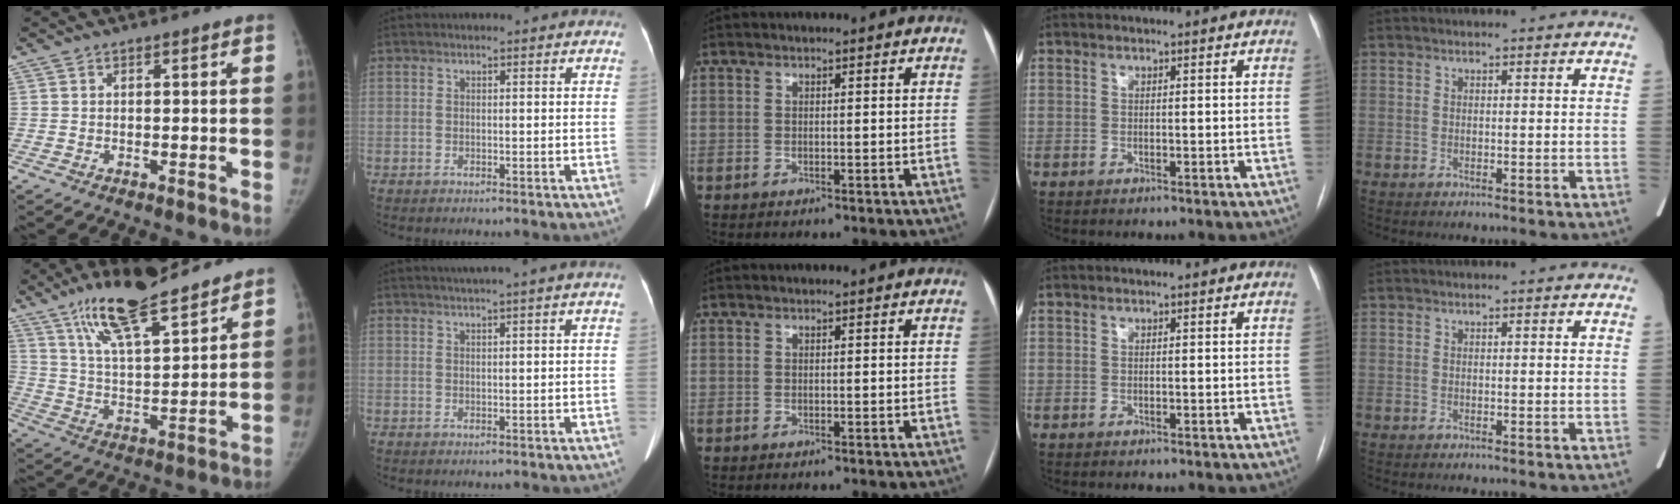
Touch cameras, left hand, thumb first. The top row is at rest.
{"thumb": {"total": 16.9, "force": [12.6, 4.0, 10.5], "torque": [-0.163, -0.061, 0.225]}, "index": {"total": 2.4, "force": [1.8, -0.8, 1.5], "torque": [-0.020, 0.006, 0.034]}}